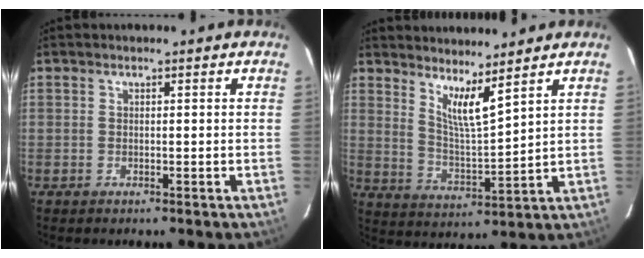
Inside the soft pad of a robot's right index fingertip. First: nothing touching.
{"total": 7.3, "force": [5.4, 0.4, 4.9], "torque": [-0.084, -0.015, 0.100]}